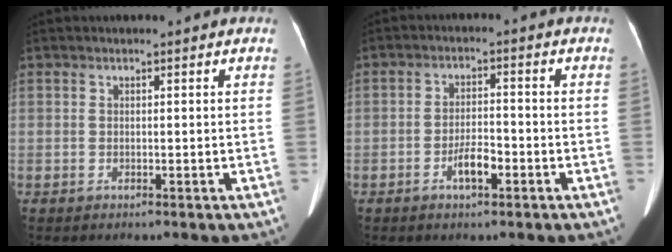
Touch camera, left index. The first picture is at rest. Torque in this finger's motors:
{"motor_torque": [0.46, 0.19, 0.21, 0.07]}